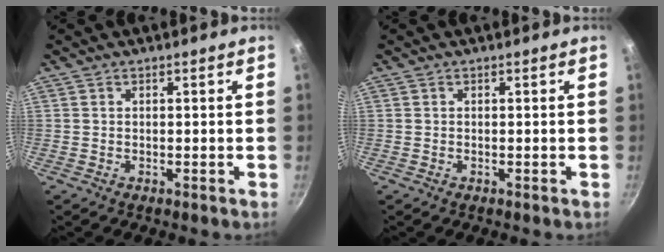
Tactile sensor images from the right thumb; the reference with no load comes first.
{"total": 0.0}